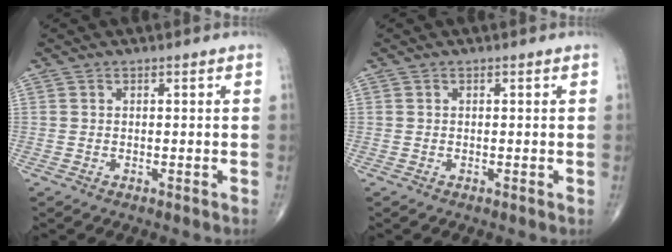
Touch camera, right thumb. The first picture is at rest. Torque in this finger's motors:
{"motor_torque": [0.35, 0.20, -0.25, -0.35, 0.01]}